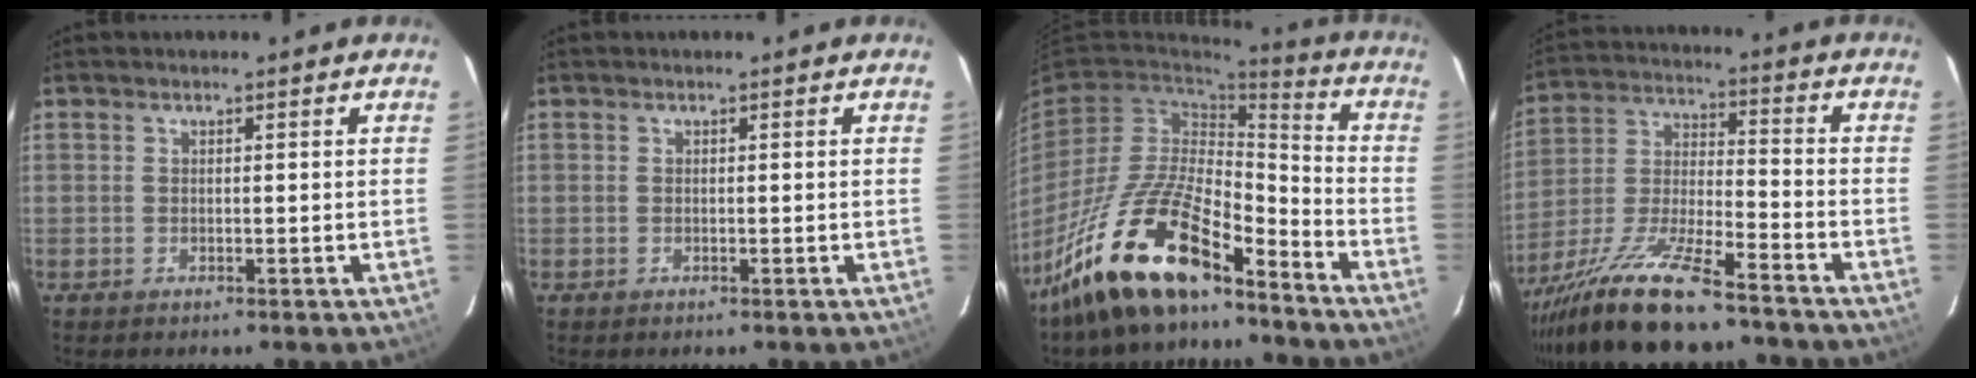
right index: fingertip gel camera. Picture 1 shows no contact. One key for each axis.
{"total": 0.0}
{"total": 19.7, "fx": -14.3, "fy": 6.1, "fz": 12.1, "tx": -0.245, "ty": -0.003, "tz": -0.266}
{"total": 18.2, "fx": -13.8, "fy": 3.5, "fz": 11.2, "tx": -0.236, "ty": -0.032, "tz": -0.245}